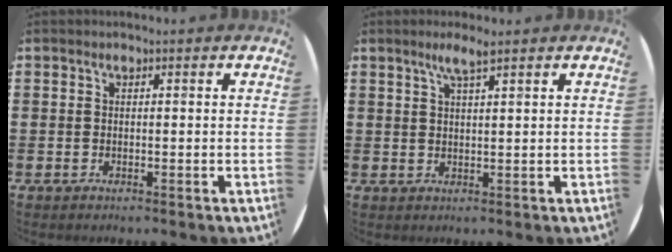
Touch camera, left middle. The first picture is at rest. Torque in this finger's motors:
{"motor_torque": [0.01, 0.02, 0.02, 0.03]}